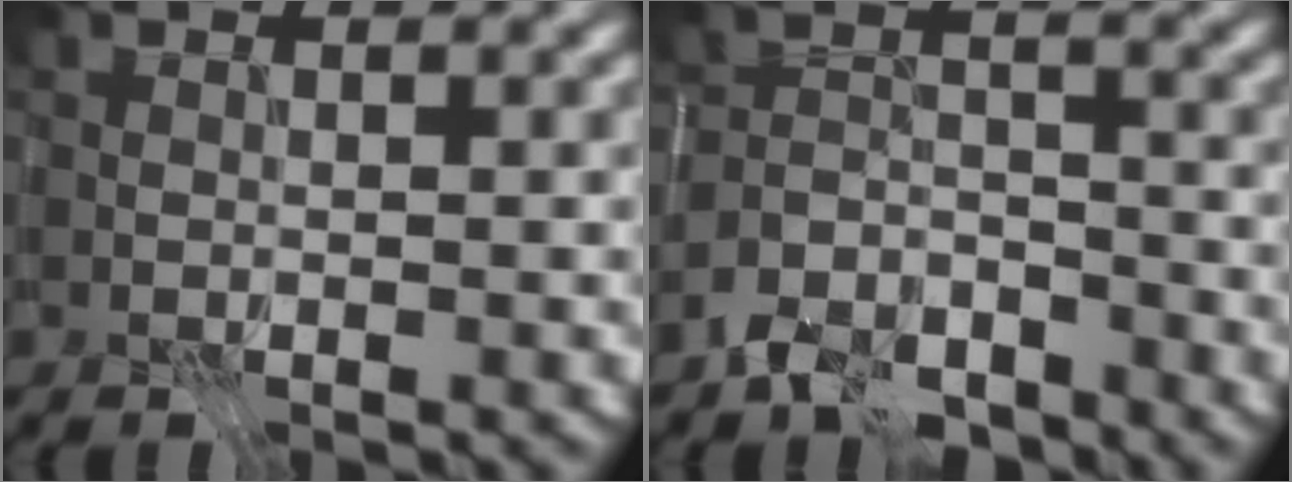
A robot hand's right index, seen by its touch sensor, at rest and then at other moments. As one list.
[{"total": 4.8, "force": [-4.1, 2.1, 1.5], "torque": [-0.022, -0.001, -0.087]}]